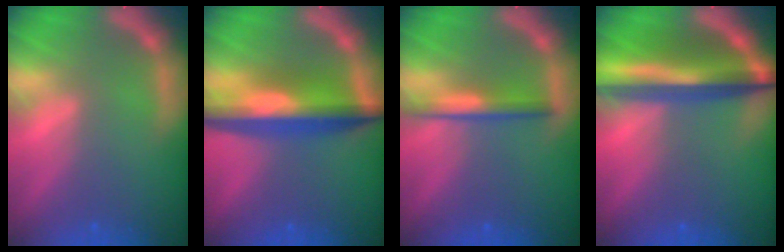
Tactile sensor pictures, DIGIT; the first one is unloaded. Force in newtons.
{"total": 8.1}
{"total": 3.0}
{"total": 10.0}